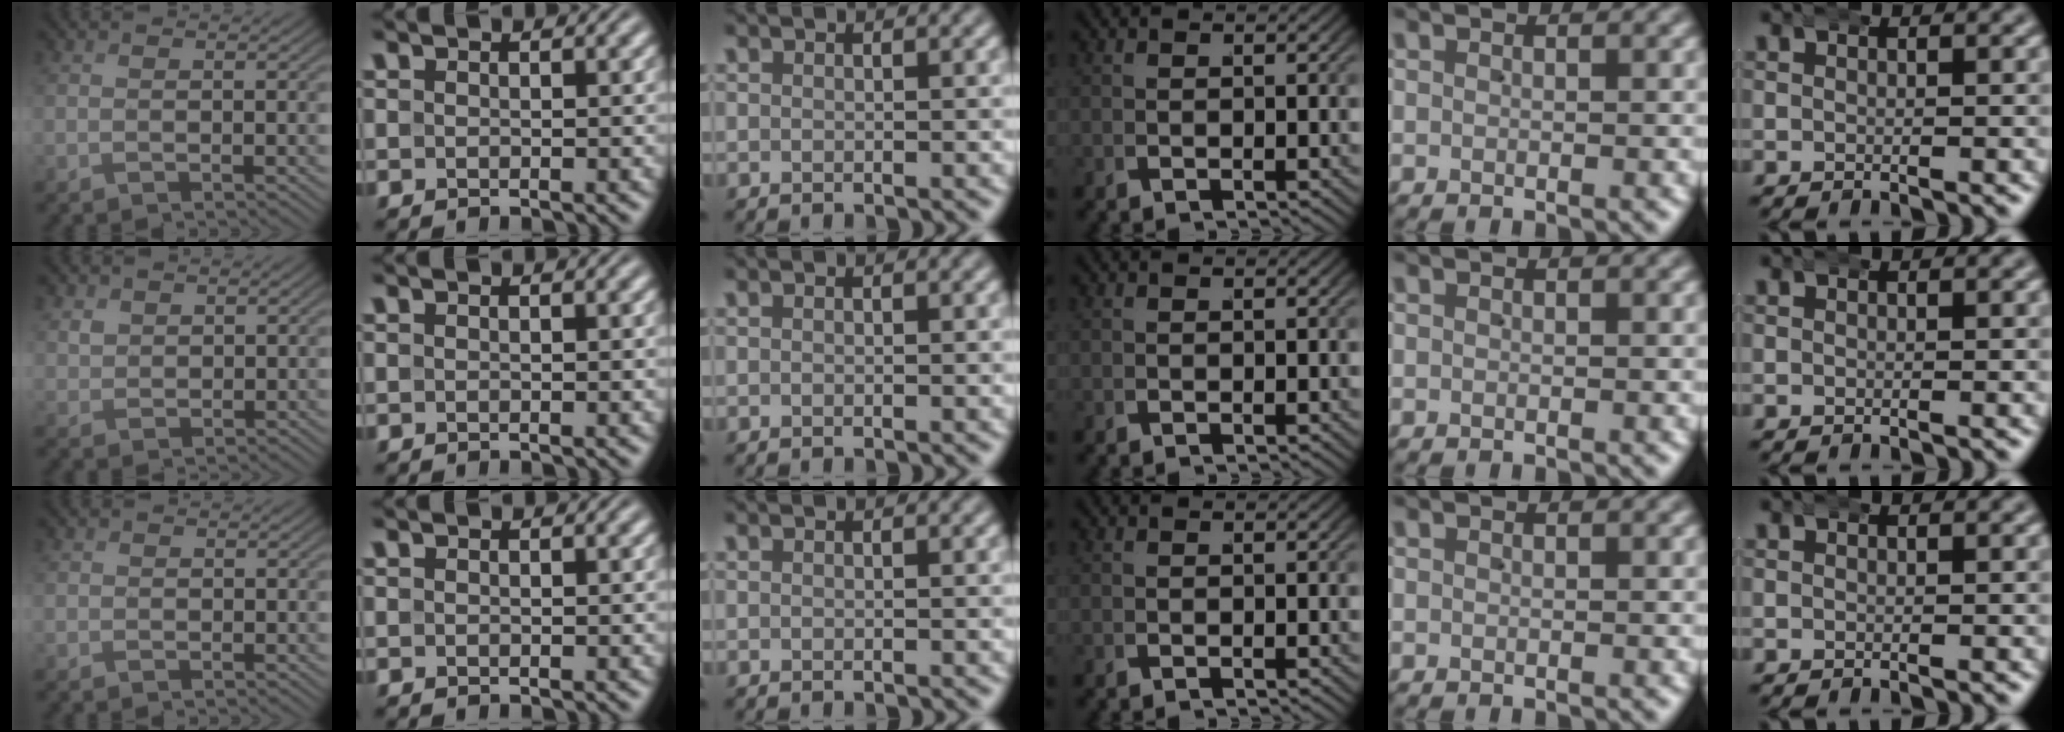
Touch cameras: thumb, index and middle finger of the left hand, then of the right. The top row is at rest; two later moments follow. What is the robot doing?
{"motion": "wrap", "object": "aluminum foil"}